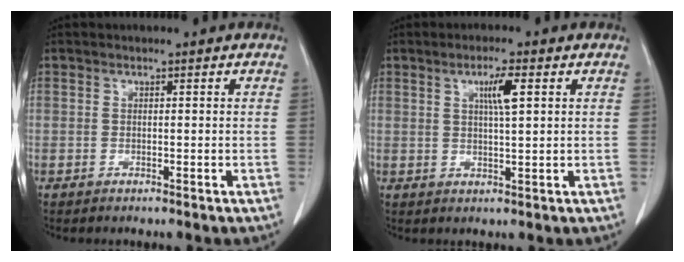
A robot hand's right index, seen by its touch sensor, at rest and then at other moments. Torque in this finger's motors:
{"motor_torque": [0.41, 0.06, 0.20, 0.05]}